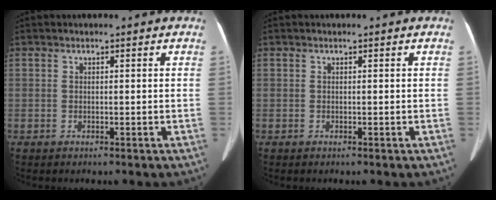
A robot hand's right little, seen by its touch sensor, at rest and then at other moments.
{"total": 0.0}